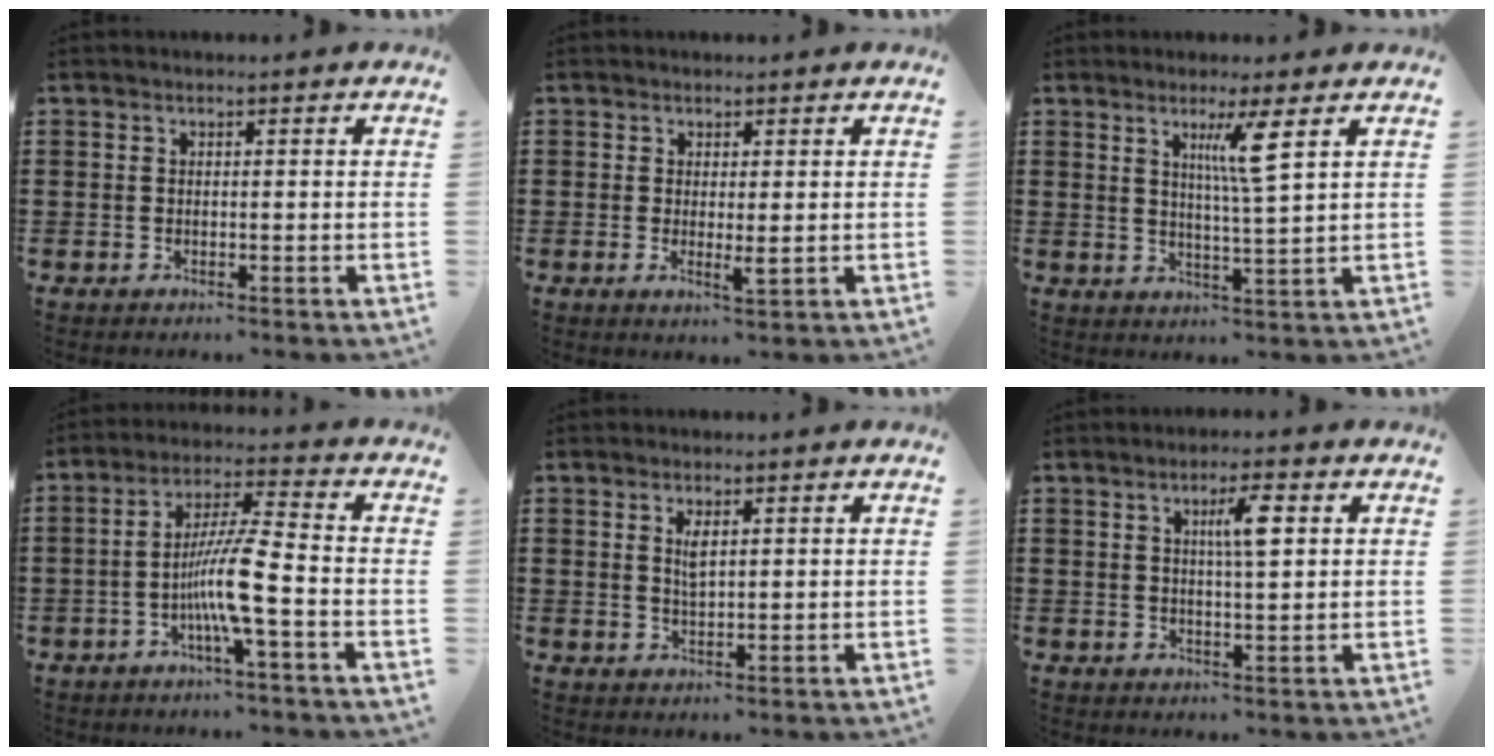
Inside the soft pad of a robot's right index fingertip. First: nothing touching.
{"total": 2.1, "force": [0.3, 0.5, 2.0], "torque": [-0.030, -0.008, 0.006]}
{"total": 5.6, "force": [2.6, -0.3, 4.9], "torque": [-0.095, -0.006, 0.038]}
{"total": 8.6, "force": [-2.8, 0.5, 8.1], "torque": [-0.166, -0.009, -0.059]}
{"total": 2.6, "force": [1.0, 0.9, 2.2], "torque": [-0.040, 0.000, 0.014]}
{"total": 4.8, "force": [1.5, 1.0, 4.5], "torque": [-0.076, 0.004, 0.017]}